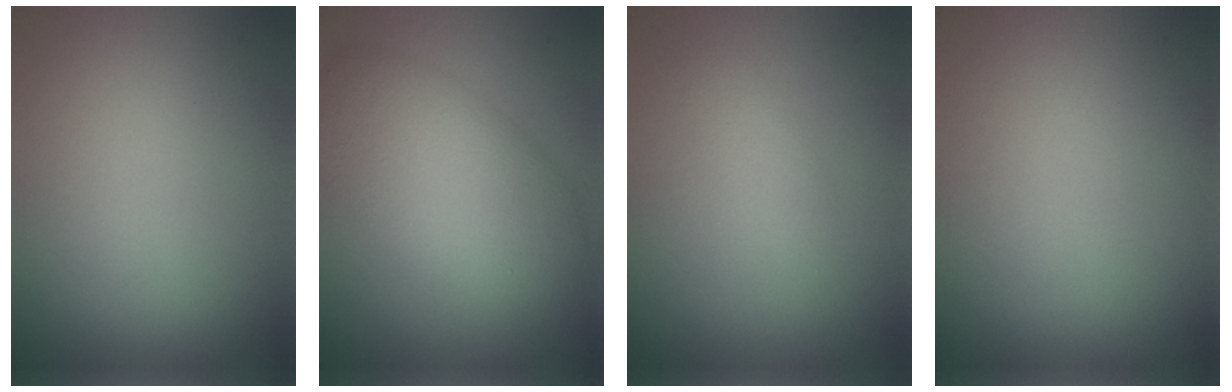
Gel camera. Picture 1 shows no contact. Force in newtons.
{"total": 7.4, "press": 7.4, "slide": 0.3}
{"total": 1.3, "press": 1.3, "slide": 0.1}
{"total": 0.0}